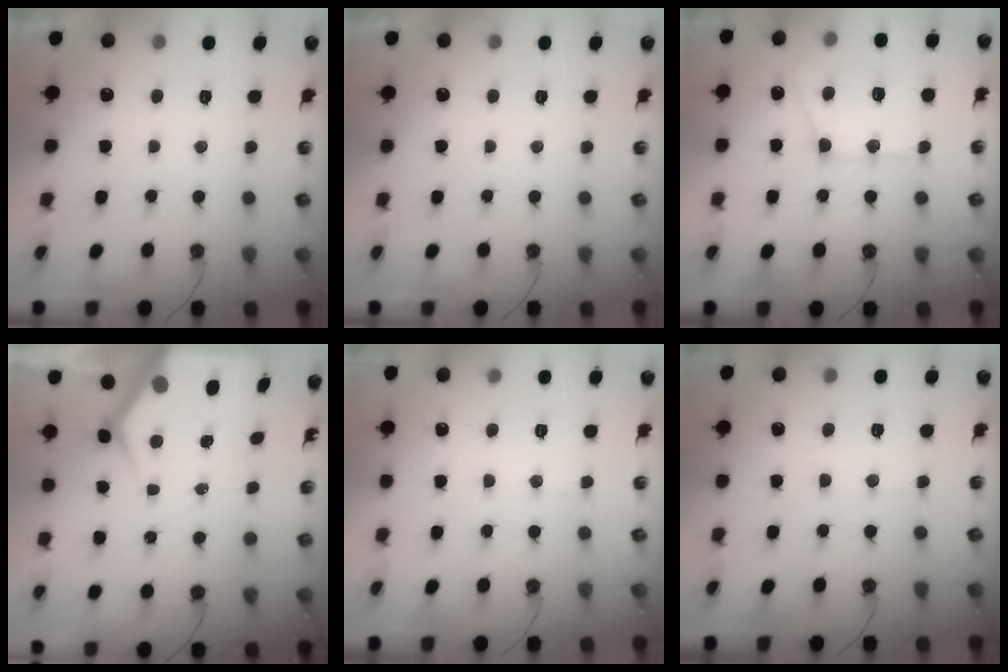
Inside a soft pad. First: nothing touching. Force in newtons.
{"total": 0.0}
{"total": 15.1, "press": 15.0, "slide": 1.4}
{"total": 7.8, "press": 7.7, "slide": 1.3}
{"total": 6.2, "press": 6.2, "slide": 0.7}
{"total": 5.0, "press": 5.0, "slide": 0.5}